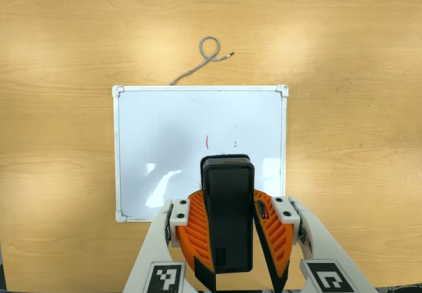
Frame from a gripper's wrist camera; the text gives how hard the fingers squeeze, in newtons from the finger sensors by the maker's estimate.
{"total": 10.1, "left": 9.6, "right": 10.6}